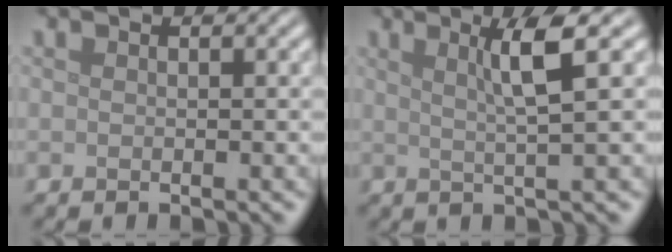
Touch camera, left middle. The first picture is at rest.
{"total": 3.8, "force": [1.2, 0.3, 3.6], "torque": [-0.058, 0.006, 0.021]}